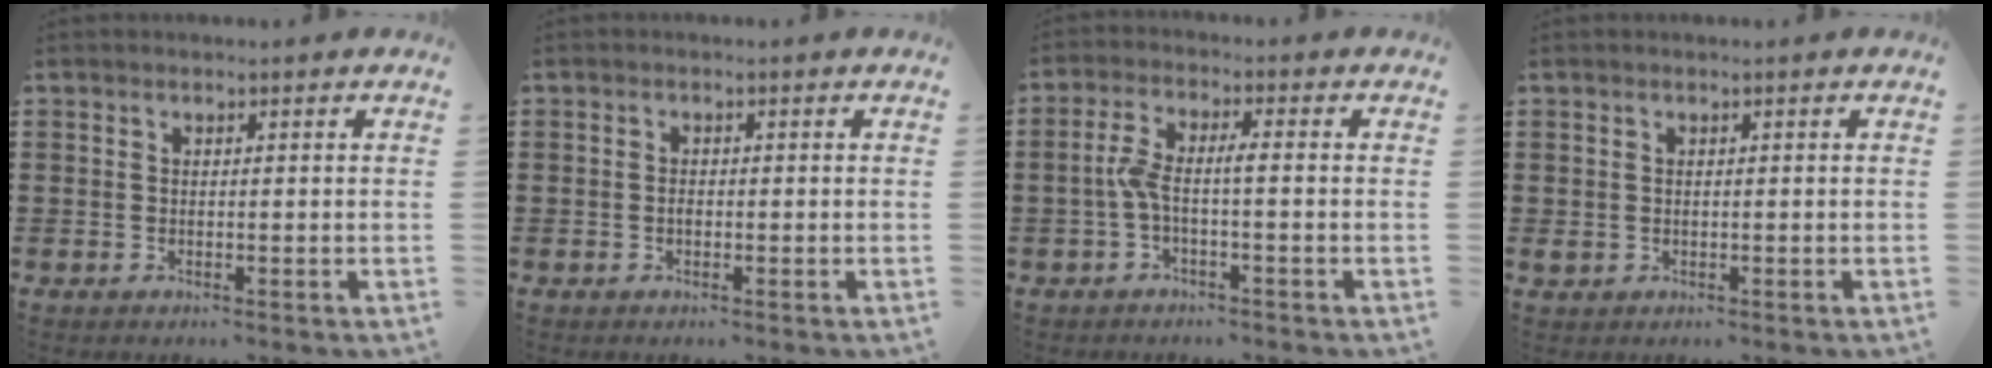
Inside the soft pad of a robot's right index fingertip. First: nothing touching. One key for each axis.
{"total": 0.8, "fx": -0.3, "fy": 0.4, "fz": 0.6, "tx": -0.013, "ty": -0.004, "tz": -0.006}
{"total": 4.3, "fx": -1.1, "fy": 0.8, "fz": 4.1, "tx": -0.098, "ty": -0.005, "tz": -0.029}
{"total": 0.7, "fx": 0.0, "fy": 0.6, "fz": 0.2, "tx": -0.007, "ty": 0.004, "tz": 0.000}